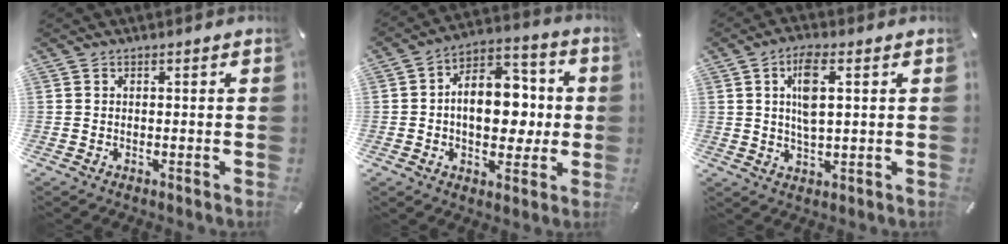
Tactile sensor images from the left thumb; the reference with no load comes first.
{"total": 14.2, "force": [-0.3, 9.6, 10.4], "torque": [-0.155, -0.002, 0.000]}
{"total": 7.4, "force": [1.8, 3.0, 6.5], "torque": [-0.139, 0.001, 0.026]}